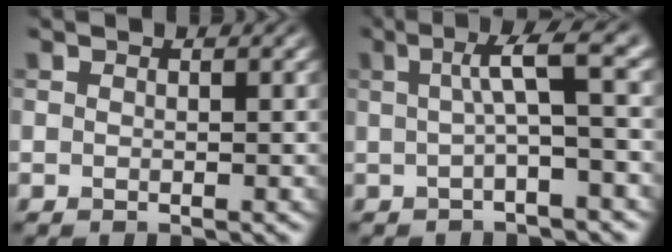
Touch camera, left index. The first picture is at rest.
{"total": 4.5, "force": [0.4, 0.7, 4.4], "torque": [-0.070, 0.019, 0.001]}